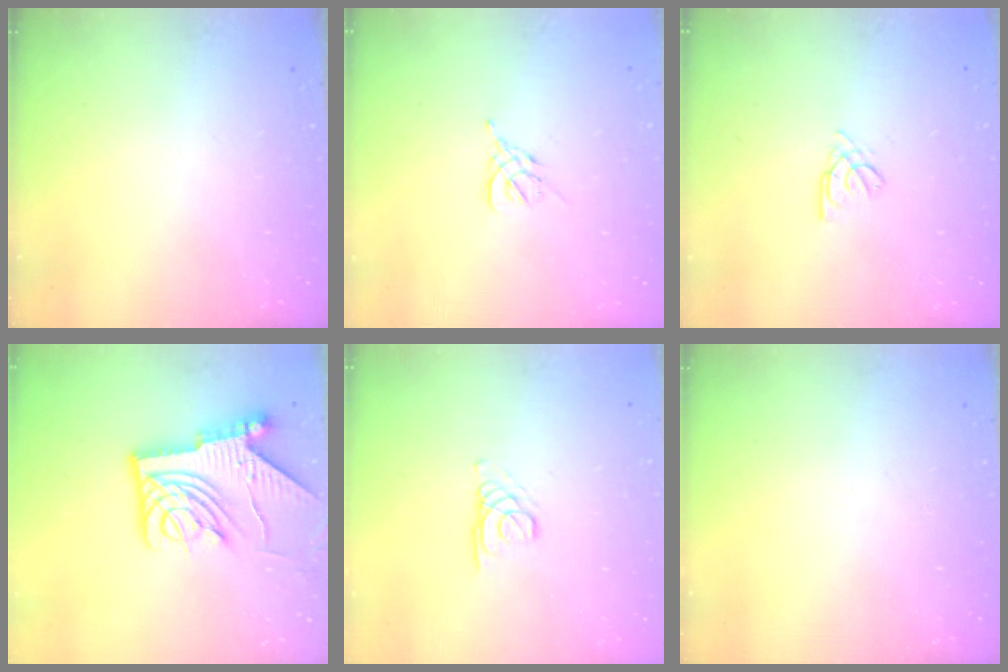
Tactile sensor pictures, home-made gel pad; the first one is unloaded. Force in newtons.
{"total": 2.6, "press": 2.5, "slide": 0.7}
{"total": 2.3, "press": 2.3, "slide": 0.5}
{"total": 13.5, "press": 13.4, "slide": 1.6}
{"total": 1.7, "press": 1.7, "slide": 0.2}
{"total": 0.0}